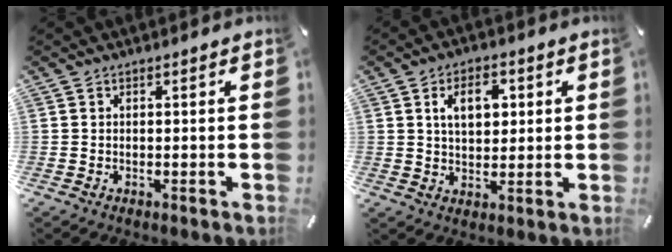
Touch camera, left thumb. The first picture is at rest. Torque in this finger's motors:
{"motor_torque": [0.42, 0.35, 0.89, -0.73, 0.34]}